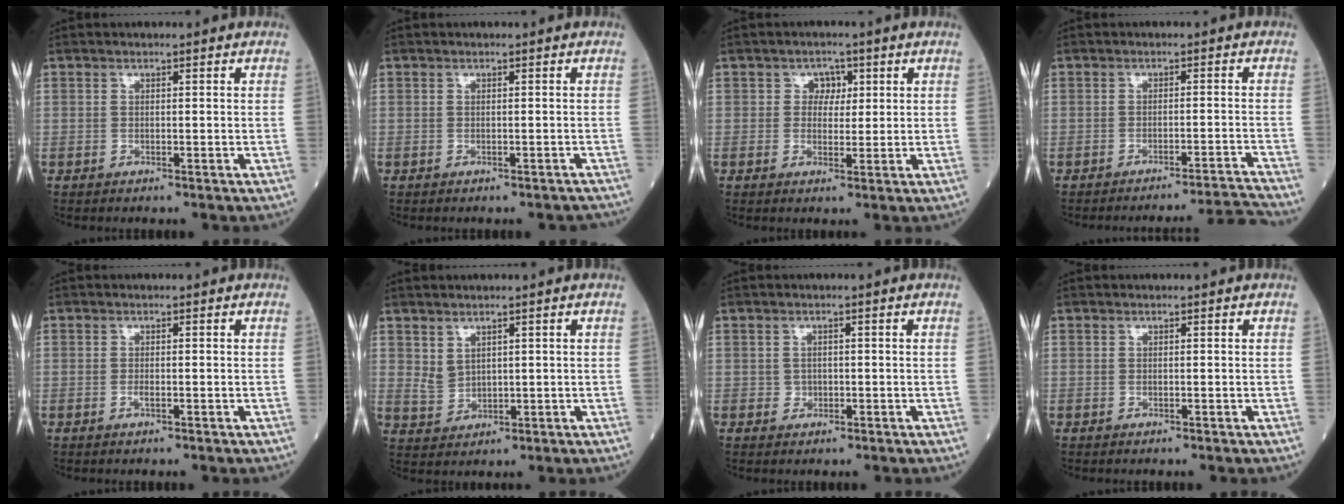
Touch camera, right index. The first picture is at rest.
{"total": 1.9, "force": [-1.7, 0.7, 0.4], "torque": [-0.001, 0.002, -0.020]}
{"total": 2.8, "force": [0.9, 2.3, 1.3], "torque": [-0.011, 0.002, 0.009]}
{"total": 7.5, "force": [-6.8, -3.2, -0.1], "torque": [0.013, -0.003, -0.093]}
{"total": 0.6, "force": [-0.3, 0.1, 0.6], "torque": [-0.013, 0.000, -0.004]}
{"total": 2.9, "force": [1.5, 2.0, 1.4], "torque": [-0.036, 0.002, 0.044]}
{"total": 1.2, "force": [-0.3, 1.1, 0.3], "torque": [-0.002, 0.004, -0.003]}
{"total": 0.0}